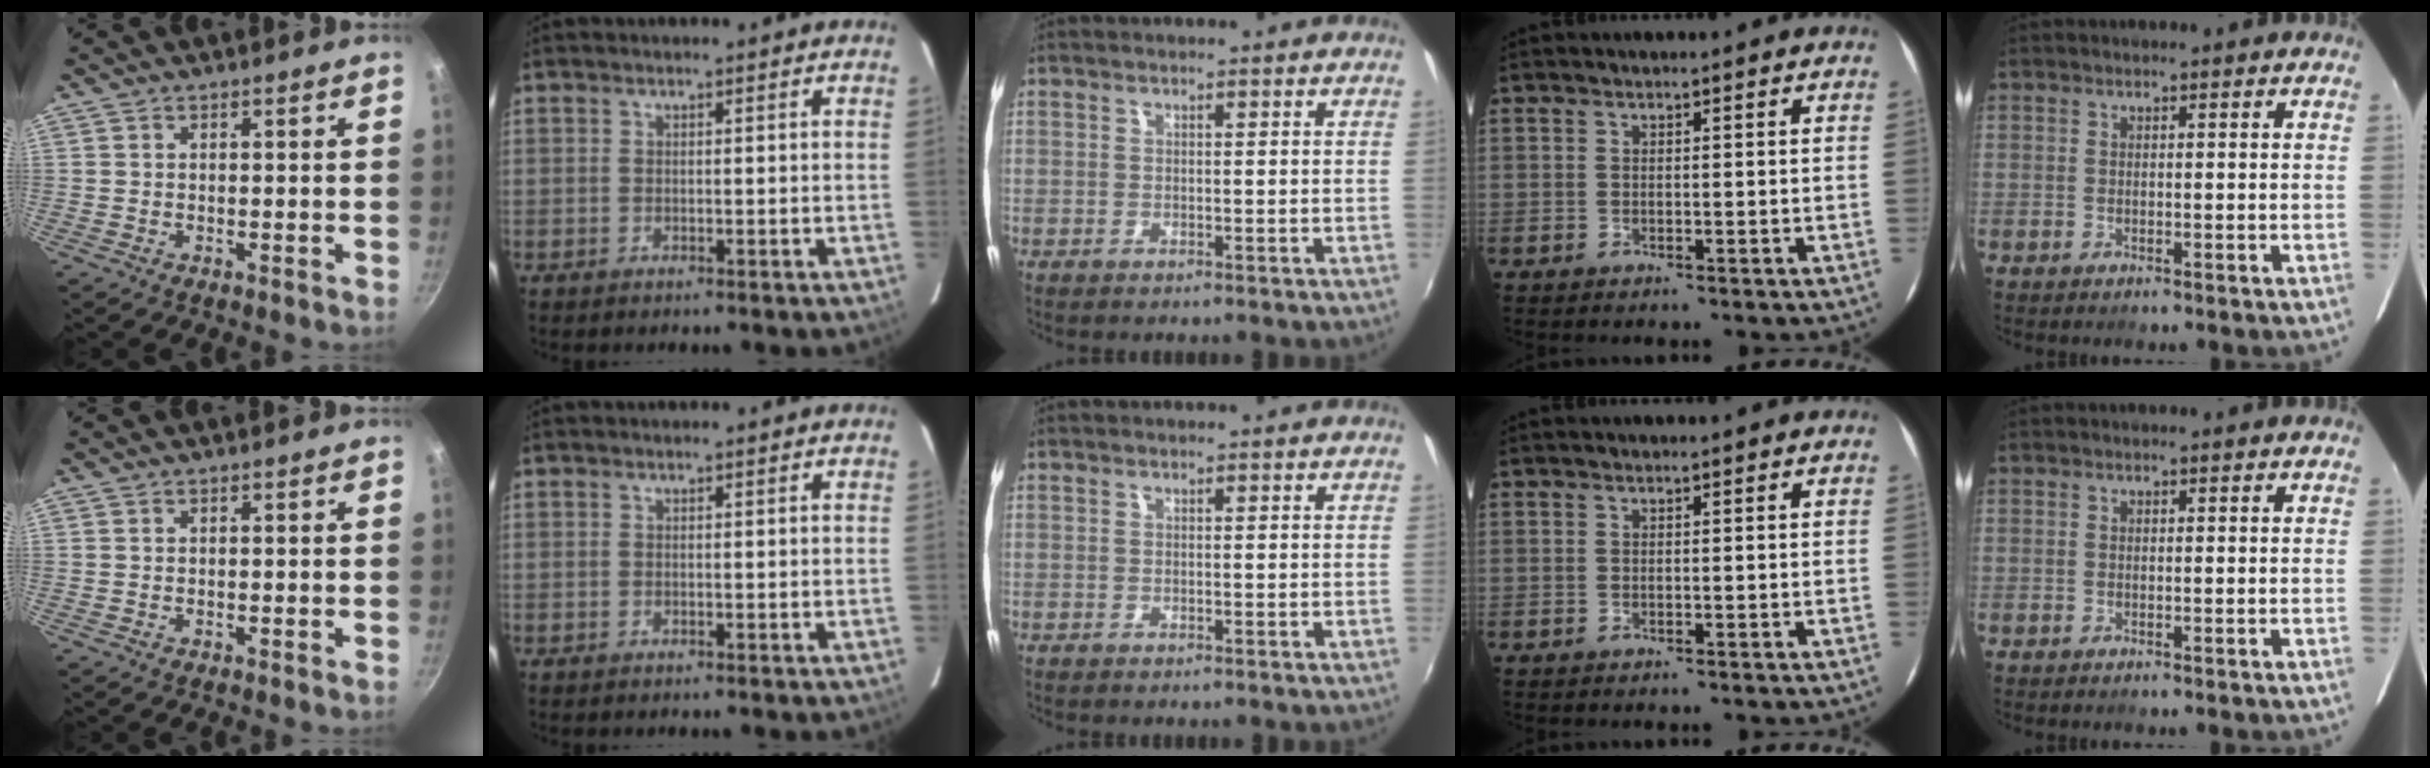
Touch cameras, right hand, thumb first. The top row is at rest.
{}